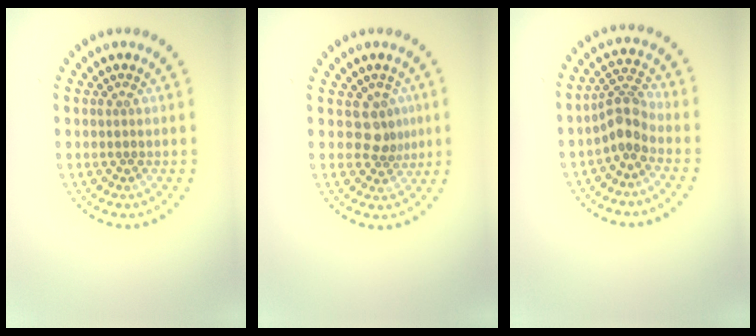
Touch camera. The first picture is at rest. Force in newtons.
{"total": 2.3, "press": 1.8, "slide": 1.6}
{"total": 2.9, "press": 2.2, "slide": 1.8}